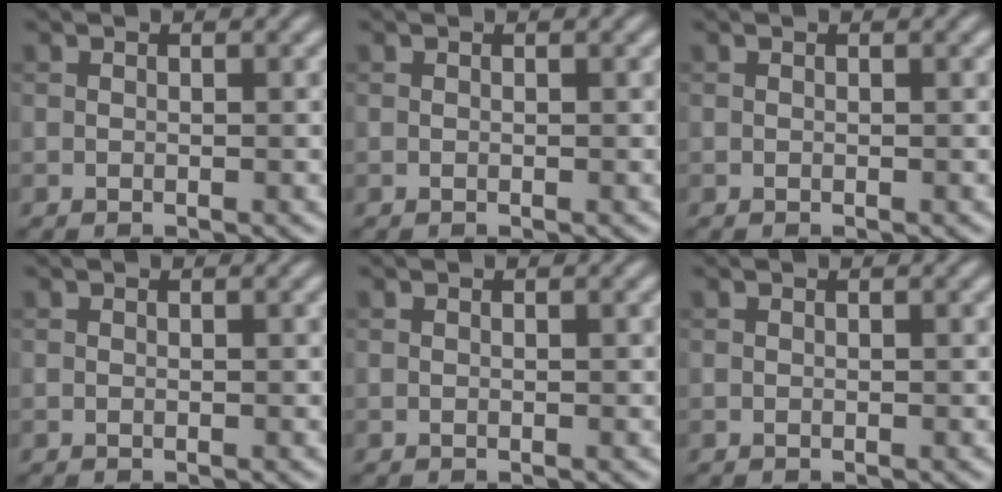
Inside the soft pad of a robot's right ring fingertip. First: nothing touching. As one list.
[{"total": 0.0}, {"total": 0.0}, {"total": 0.0}, {"total": 0.0}, {"total": 0.0}]